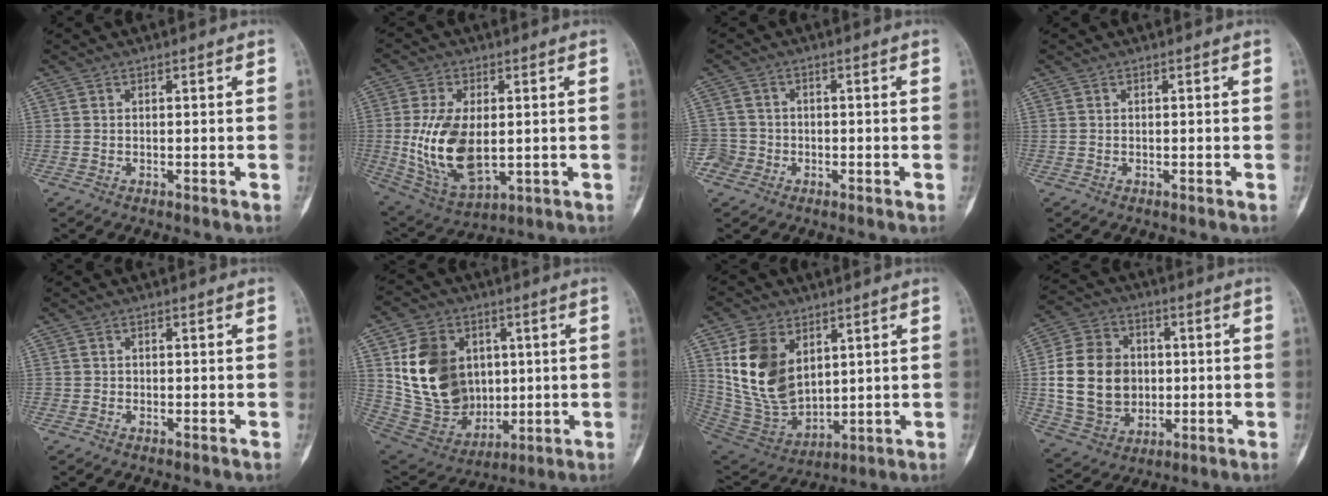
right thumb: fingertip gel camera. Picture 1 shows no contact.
{"total": 14.9, "force": [-0.1, 8.4, 12.3], "torque": [-0.235, -0.011, 0.018]}
{"total": 3.9, "force": [-1.3, 3.7, 0.0], "torque": [0.018, 0.015, -0.030]}
{"total": 0.0}
{"total": 0.7, "force": [-0.2, 0.7, 0.0], "torque": [0.004, 0.005, -0.004]}
{"total": 19.4, "force": [3.4, 15.3, 11.5], "torque": [-0.177, -0.009, 0.086]}
{"total": 16.5, "force": [5.4, 10.9, 11.2], "torque": [-0.191, -0.029, 0.127]}
{"total": 17.2, "force": [0.3, 13.9, 10.1], "torque": [-0.161, 0.013, 0.016]}